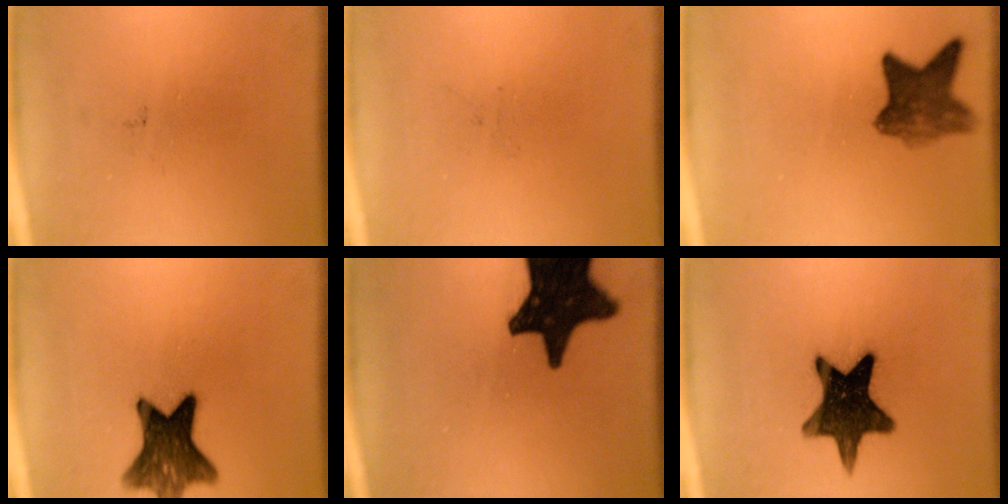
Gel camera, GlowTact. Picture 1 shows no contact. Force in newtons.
{"total": 0.0}
{"total": 7.1}
{"total": 11.5}
{"total": 18.2}
{"total": 15.2}